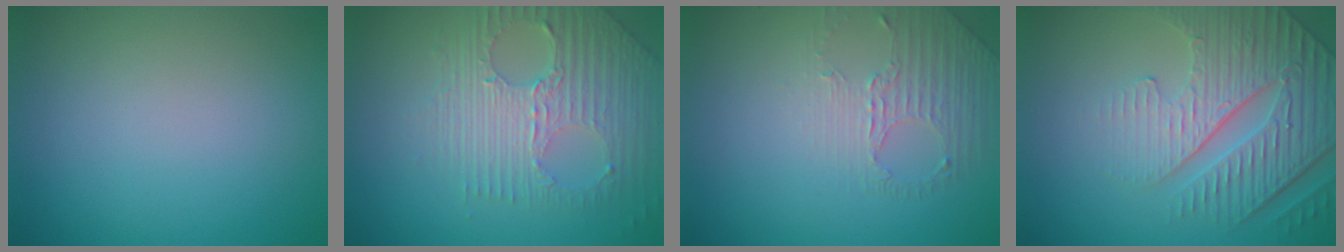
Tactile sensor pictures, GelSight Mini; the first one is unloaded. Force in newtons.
{"total": 7.1, "press": 4.7, "slide": 5.3}
{"total": 1.6, "press": 1.0, "slide": 1.2}
{"total": 5.1, "press": 4.7, "slide": 1.9}